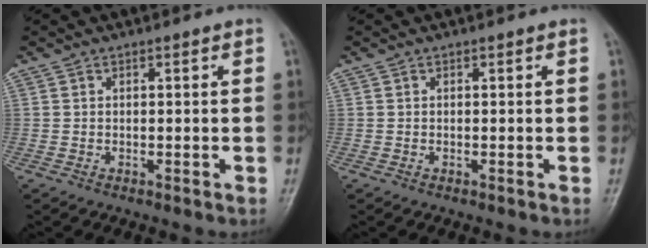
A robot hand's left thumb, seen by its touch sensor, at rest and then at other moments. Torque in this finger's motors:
{"motor_torque": [0.01, 0.01, 0.00, 0.00, 0.00]}